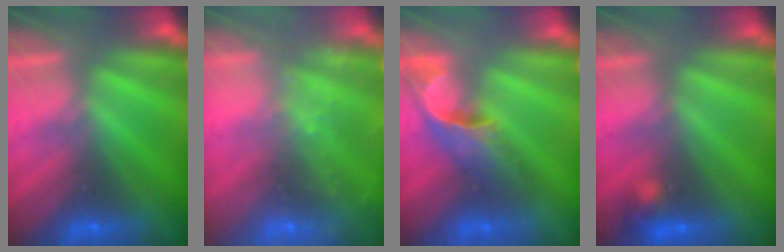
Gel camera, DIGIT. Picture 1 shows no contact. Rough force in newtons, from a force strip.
{"total": 9.6}
{"total": 5.1}
{"total": 3.2}